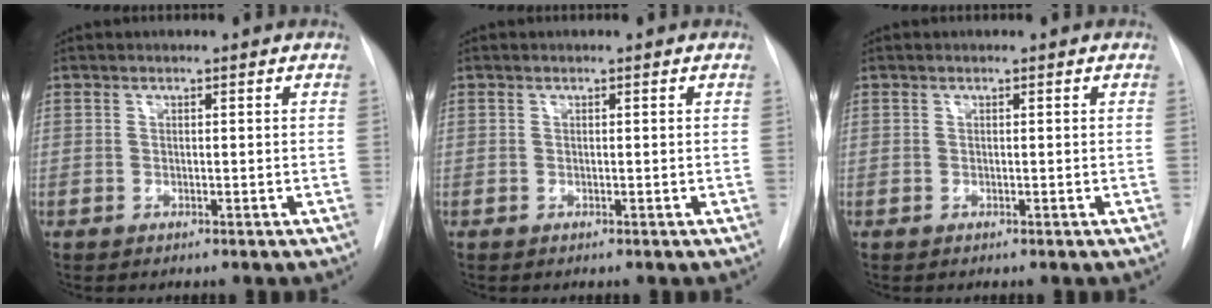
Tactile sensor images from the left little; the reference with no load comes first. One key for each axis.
{"total": 0.0}
{"total": 0.0}